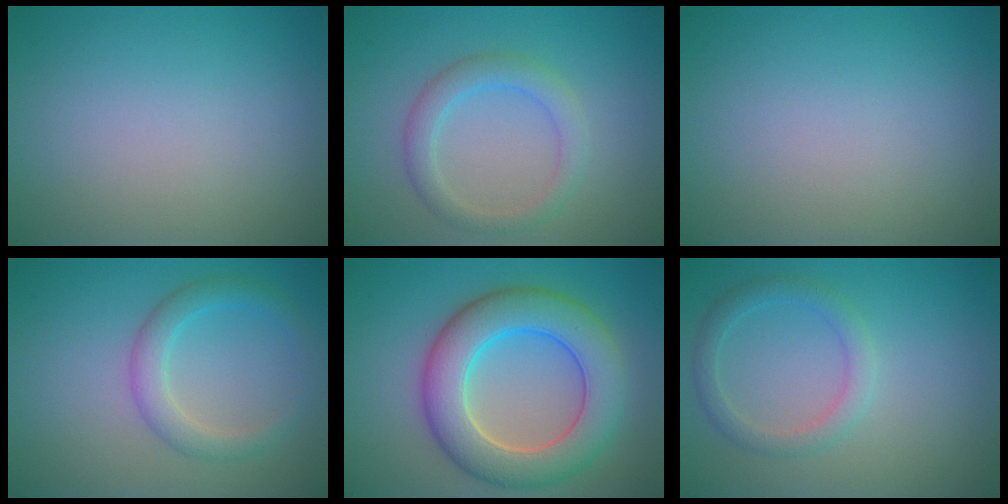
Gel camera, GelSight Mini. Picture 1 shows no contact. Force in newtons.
{"total": 2.8, "press": 2.8, "slide": 0.2}
{"total": 0.0}
{"total": 2.8, "press": 2.8, "slide": 0.0}
{"total": 8.4, "press": 8.4, "slide": 0.6}
{"total": 2.3, "press": 2.3, "slide": 0.0}